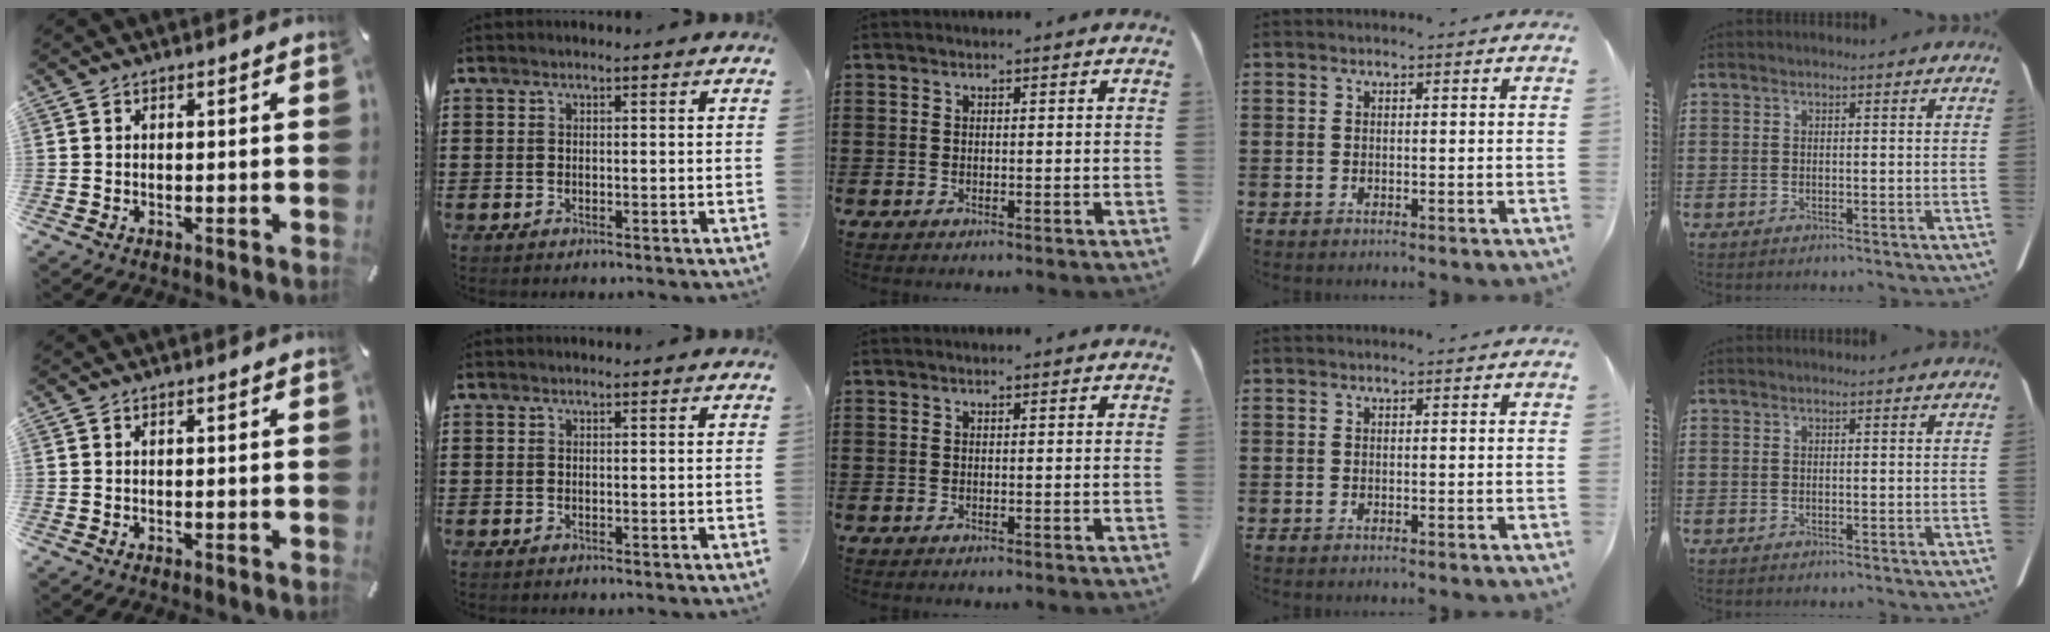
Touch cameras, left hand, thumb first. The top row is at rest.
{}